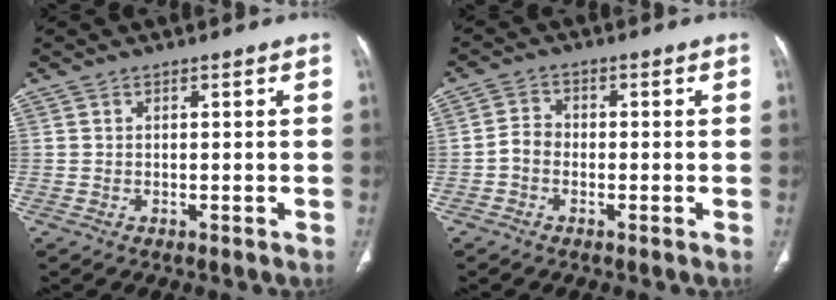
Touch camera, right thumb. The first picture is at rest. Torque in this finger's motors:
{"motor_torque": [0.17, 0.03, 0.35, -0.88, 0.18]}